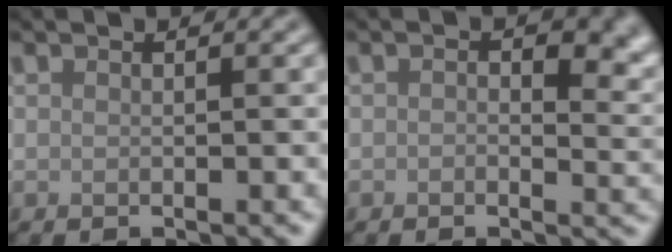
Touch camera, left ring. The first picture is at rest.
{"total": 5.1, "force": [1.1, 2.8, 4.1], "torque": [-0.036, -0.001, 0.010]}